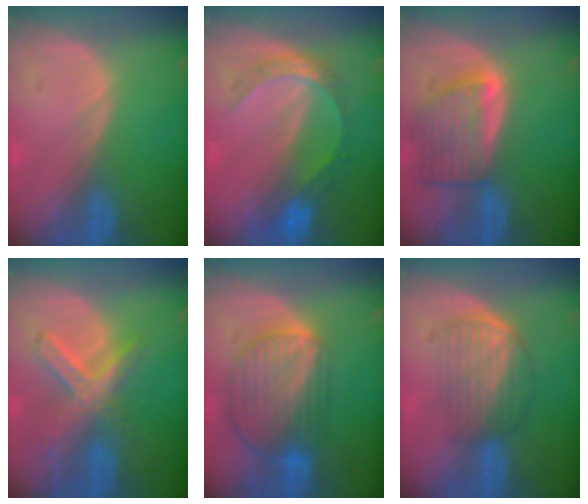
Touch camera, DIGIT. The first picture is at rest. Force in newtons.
{"total": 6.1, "press": 5.3, "slide": 3.1}
{"total": 7.8, "press": 7.1, "slide": 3.2}
{"total": 7.2, "press": 6.3, "slide": 3.6}
{"total": 9.4, "press": 8.0, "slide": 5.0}
{"total": 6.7, "press": 5.8, "slide": 3.2}